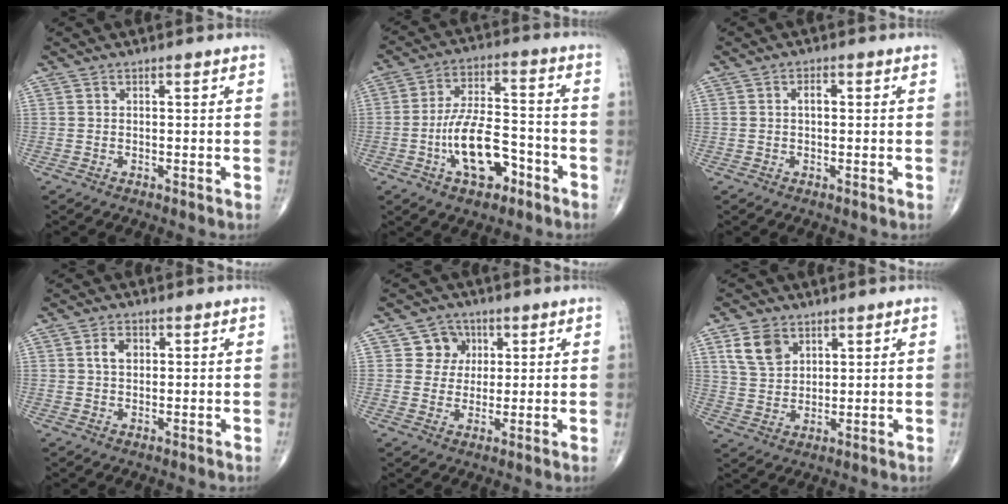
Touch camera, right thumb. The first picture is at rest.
{"total": 12.9, "force": [-5.2, 6.3, 10.0], "torque": [-0.167, 0.039, -0.086]}
{"total": 1.9, "force": [0.1, 1.1, 1.6], "torque": [-0.025, 0.005, -0.001]}
{"total": 3.1, "force": [0.8, 2.1, 2.1], "torque": [-0.034, 0.003, 0.014]}
{"total": 5.6, "force": [1.9, 5.1, 1.1], "torque": [0.018, 0.001, 0.025]}
{"total": 7.3, "force": [3.6, 5.0, 3.8], "torque": [-0.056, -0.014, 0.075]}